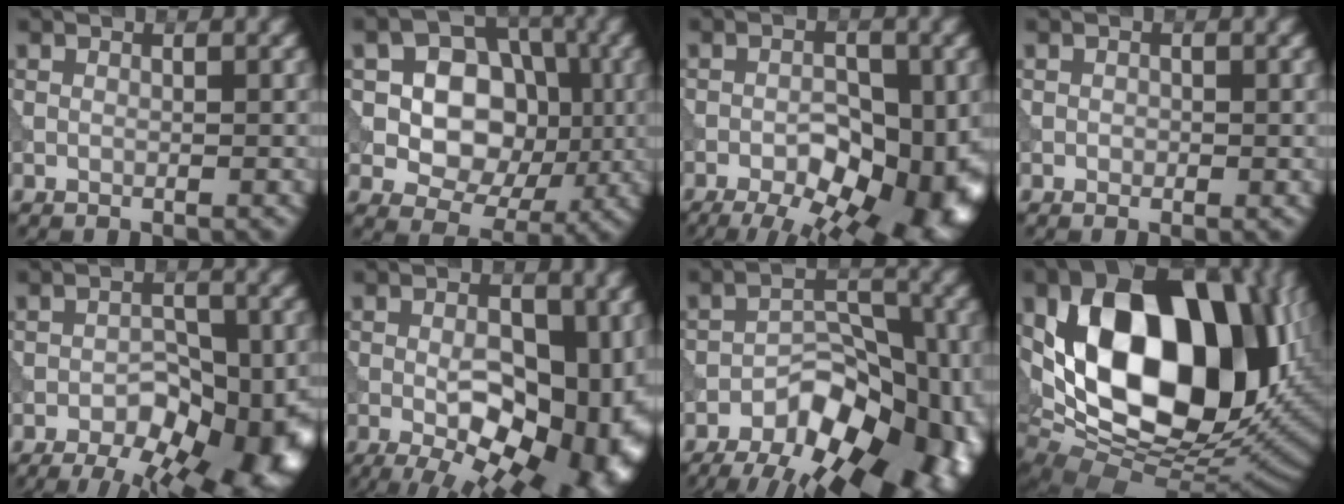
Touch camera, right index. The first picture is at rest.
{"total": 8.9, "force": [0.8, 7.1, 5.3], "torque": [-0.084, 0.013, 0.000]}
{"total": 15.1, "force": [-6.8, 7.0, 11.6], "torque": [-0.121, -0.007, -0.089]}
{"total": 0.7, "force": [-0.2, 0.5, 0.4], "torque": [-0.007, -0.001, -0.004]}
{"total": 14.9, "force": [-7.9, 7.7, 10.0], "torque": [-0.084, 0.001, -0.099]}
{"total": 16.2, "force": [-3.9, 8.6, 13.2], "torque": [-0.149, -0.019, -0.048]}
{"total": 17.4, "force": [-10.4, 9.2, 10.5], "torque": [-0.114, 0.002, -0.138]}
{"total": 19.2, "force": [3.9, 12.4, 14.2], "torque": [-0.256, -0.004, 0.081]}